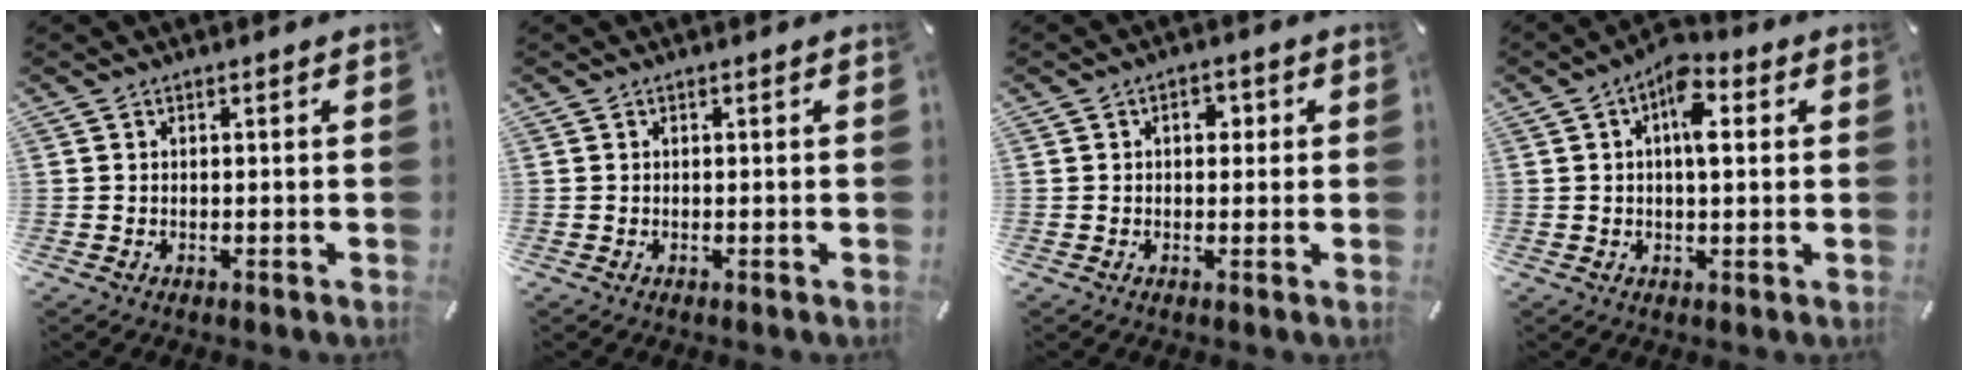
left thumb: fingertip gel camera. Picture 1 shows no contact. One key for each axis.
{"total": 0.0}
{"total": 3.4, "fx": 0.6, "fy": 2.3, "fz": 2.4, "tx": -0.019, "ty": -0.001, "tz": -0.001}
{"total": 7.8, "fx": 1.9, "fy": 3.8, "fz": 6.5, "tx": -0.089, "ty": -0.004, "tz": 0.026}